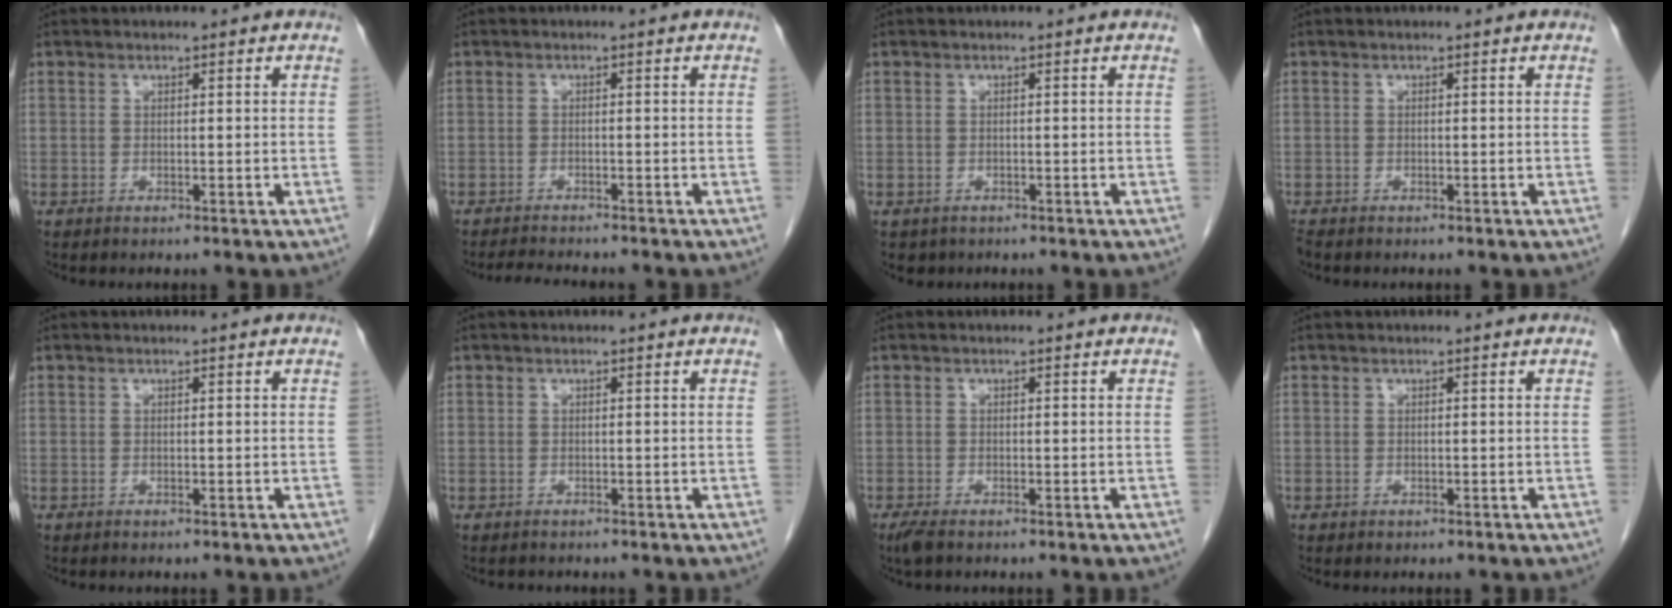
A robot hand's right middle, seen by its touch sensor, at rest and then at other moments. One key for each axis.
{"total": 4.6, "fx": -4.3, "fy": 0.3, "fz": 1.6, "tx": -0.024, "ty": -0.013, "tz": -0.065}
{"total": 1.5, "fx": -0.9, "fy": 1.2, "fz": 0.2, "tx": -0.008, "ty": 0.002, "tz": -0.007}
{"total": 0.9, "fx": -0.8, "fy": 0.2, "fz": 0.3, "tx": -0.014, "ty": -0.004, "tz": -0.016}
{"total": 0.0}
{"total": 0.8, "fx": -0.7, "fy": 0.4, "fz": -0.1, "tx": -0.009, "ty": 0.001, "tz": -0.013}
{"total": 2.0, "fx": -1.4, "fy": 0.5, "fz": 1.3, "tx": -0.030, "ty": -0.007, "tz": -0.026}
{"total": 0.0}